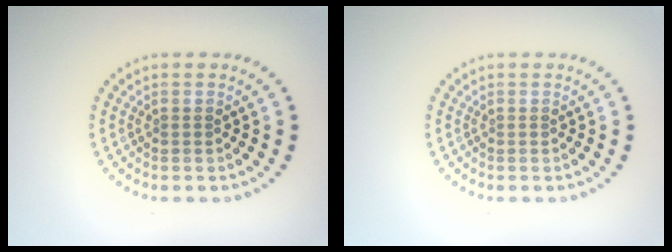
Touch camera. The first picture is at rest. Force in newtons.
{"total": 0.0}